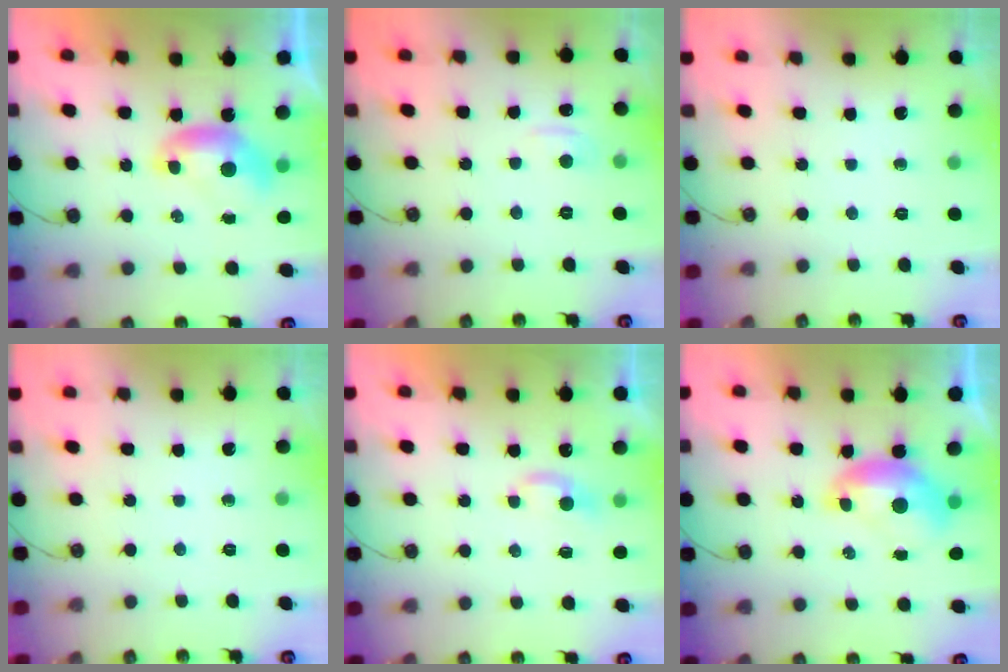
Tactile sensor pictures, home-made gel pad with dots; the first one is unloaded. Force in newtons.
{"total": 0.8, "press": 0.1, "slide": 0.8}
{"total": 0.0}
{"total": 0.0}
{"total": 1.7, "press": 1.7, "slide": 0.4}
{"total": 1.6, "press": 1.6, "slide": 0.4}